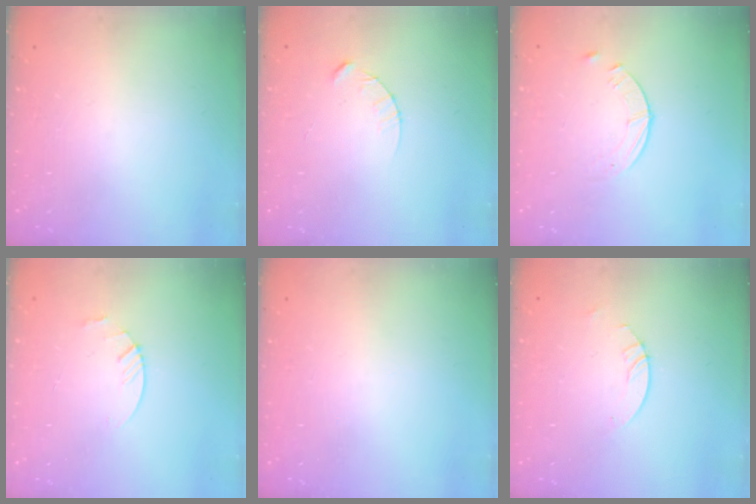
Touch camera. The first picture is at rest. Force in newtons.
{"total": 3.1, "press": 3.1, "slide": 0.3}
{"total": 3.0, "press": 3.0, "slide": 0.4}
{"total": 3.0, "press": 2.9, "slide": 0.3}
{"total": 0.0}
{"total": 3.0, "press": 2.9, "slide": 0.3}